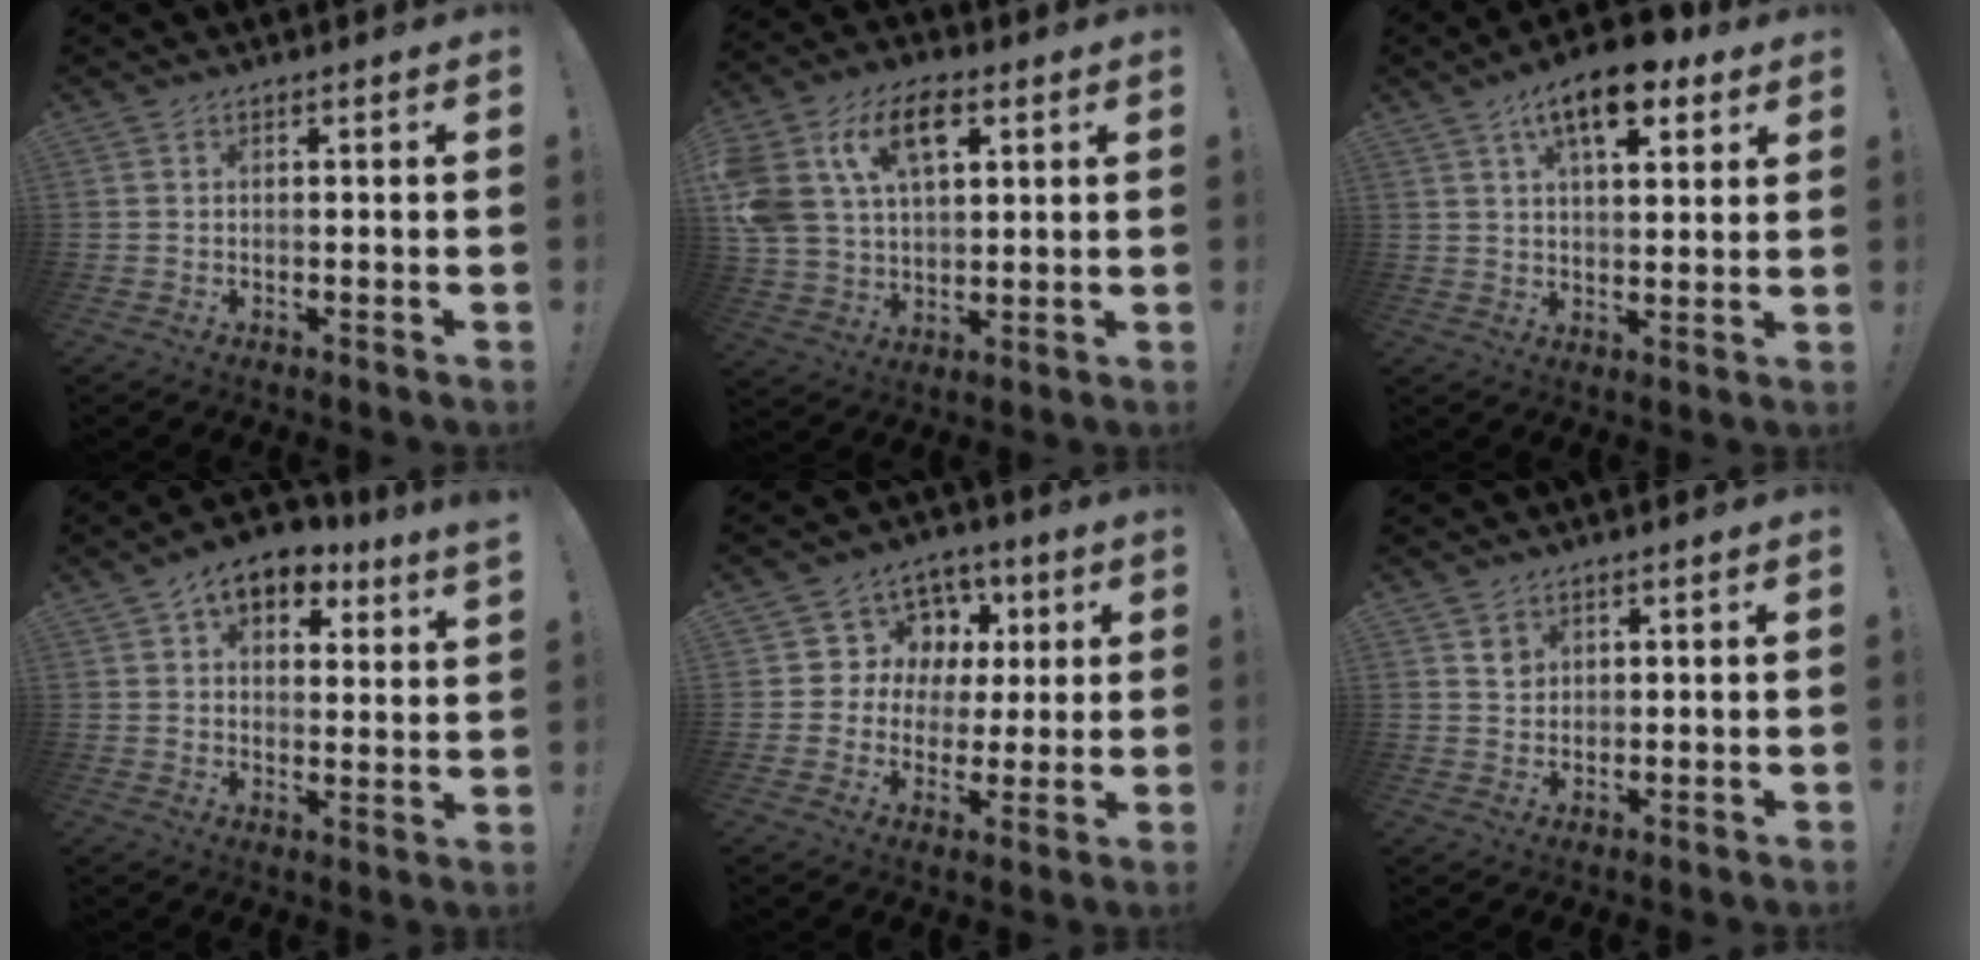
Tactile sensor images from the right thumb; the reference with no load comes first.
{"total": 17.3, "force": [7.0, 11.5, 11.0], "torque": [-0.218, -0.015, 0.129]}
{"total": 13.0, "force": [7.4, 5.4, 9.2], "torque": [-0.145, -0.026, 0.126]}
{"total": 9.9, "force": [6.5, 4.7, 5.8], "torque": [-0.079, -0.037, 0.116]}
{"total": 9.9, "force": [3.1, 9.2, 1.9], "torque": [-0.022, -0.022, 0.074]}
{"total": 3.0, "force": [2.0, 2.2, 0.5], "torque": [0.002, -0.012, 0.034]}